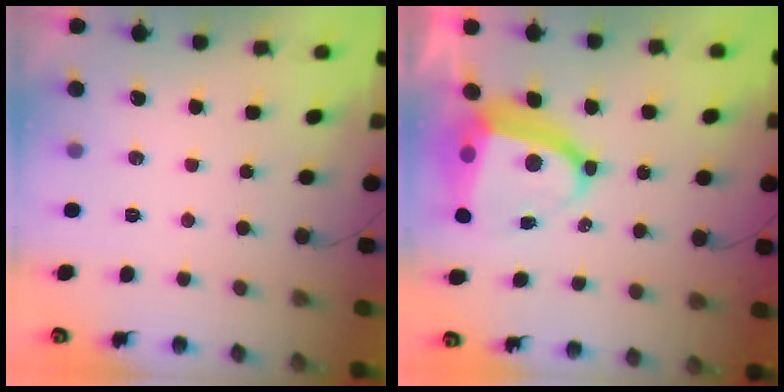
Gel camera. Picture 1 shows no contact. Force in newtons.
{"total": 10.7, "press": 10.7, "slide": 1.2}